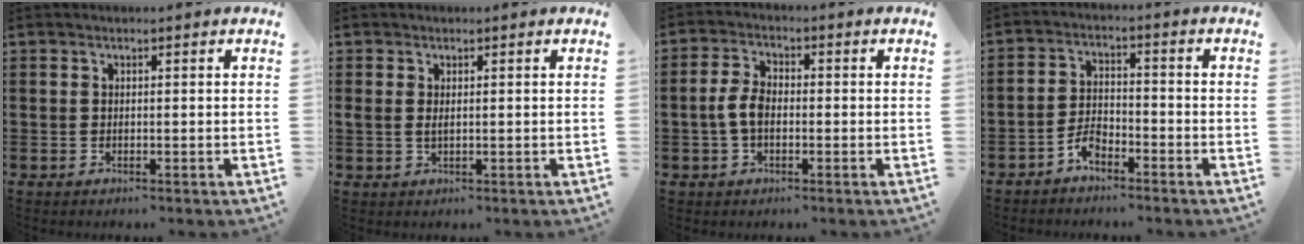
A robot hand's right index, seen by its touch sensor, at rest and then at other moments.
{"total": 1.2, "force": [0.3, 0.5, 1.1], "torque": [-0.023, 0.004, 0.005]}
{"total": 4.4, "force": [-0.9, 2.4, 3.6], "torque": [-0.094, -0.004, -0.025]}
{"total": 3.7, "force": [-3.0, 1.5, 1.5], "torque": [-0.037, 0.007, -0.062]}